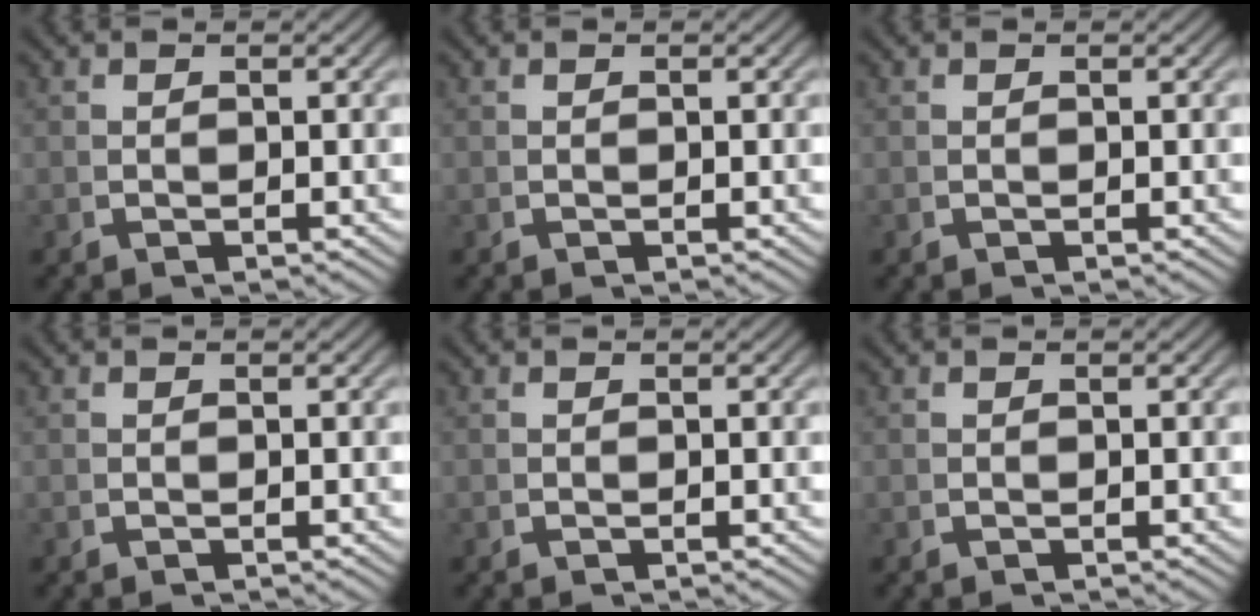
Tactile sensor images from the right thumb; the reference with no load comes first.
{"total": 0.0}
{"total": 0.0}
{"total": 0.0}
{"total": 0.0}
{"total": 0.0}